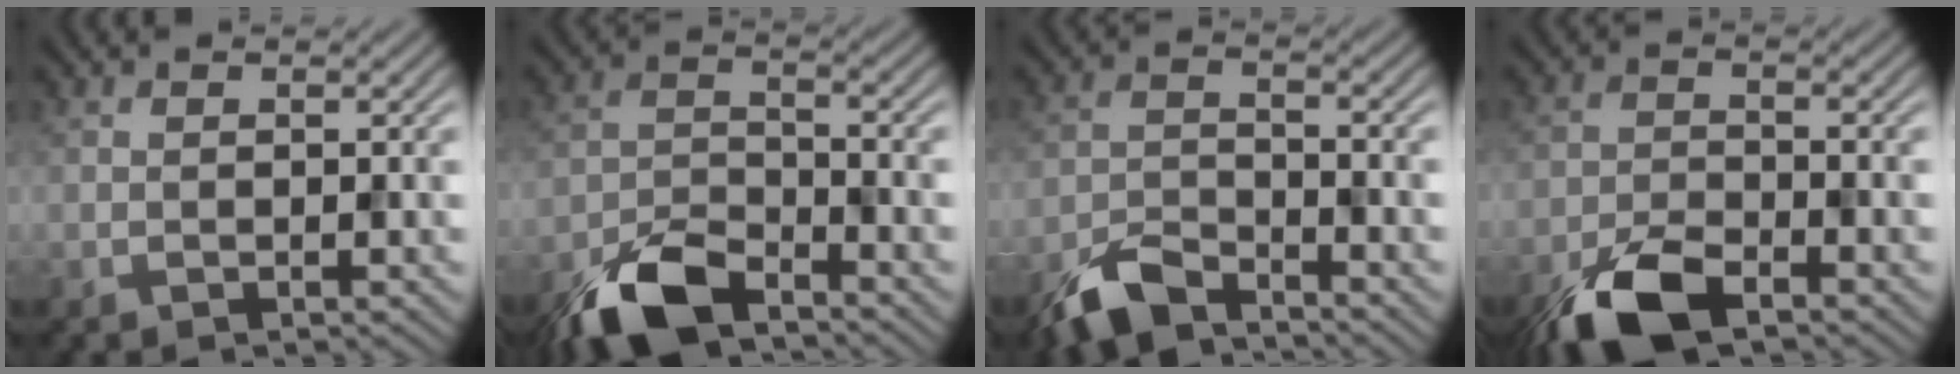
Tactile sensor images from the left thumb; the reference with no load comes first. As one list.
[{"total": 8.6, "force": [-6.4, 3.0, 4.7], "torque": [-0.091, -0.010, -0.139]}, {"total": 5.8, "force": [-4.9, 1.5, 2.6], "torque": [-0.053, -0.007, -0.110]}, {"total": 7.2, "force": [-4.9, 2.6, 4.5], "torque": [-0.092, -0.005, -0.103]}]